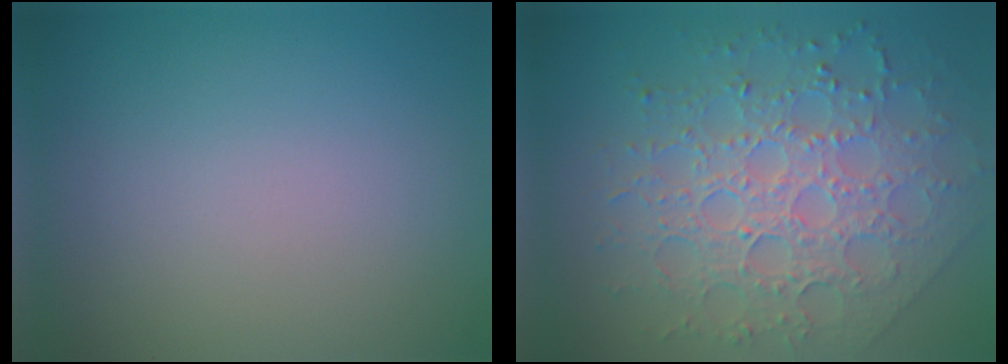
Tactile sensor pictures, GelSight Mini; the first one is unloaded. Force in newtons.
{"total": 8.0, "press": 5.8, "slide": 5.5}